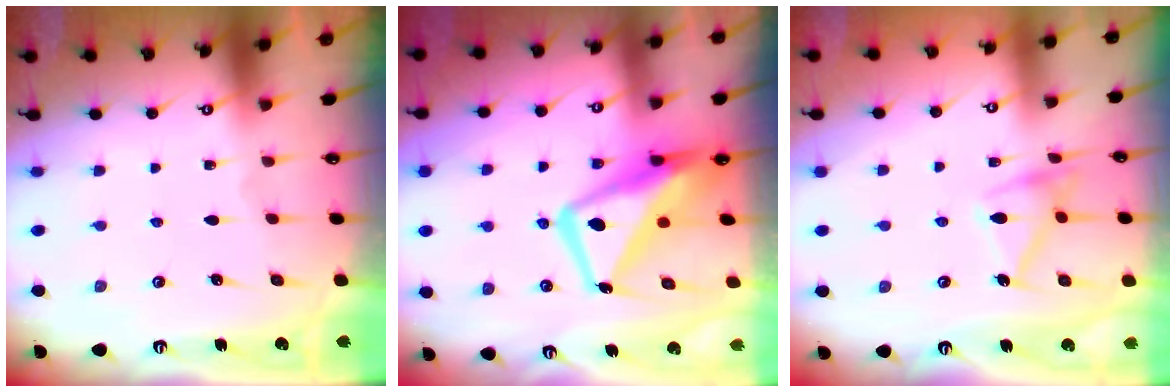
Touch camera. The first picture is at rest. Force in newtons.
{"total": 15.4, "press": 15.3, "slide": 1.5}
{"total": 14.5, "press": 14.5, "slide": 0.6}